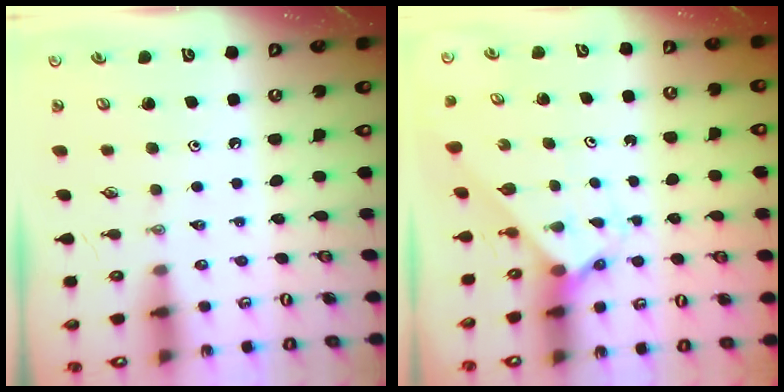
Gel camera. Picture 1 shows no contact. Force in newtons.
{"total": 1.9, "press": 1.9, "slide": 0.2}